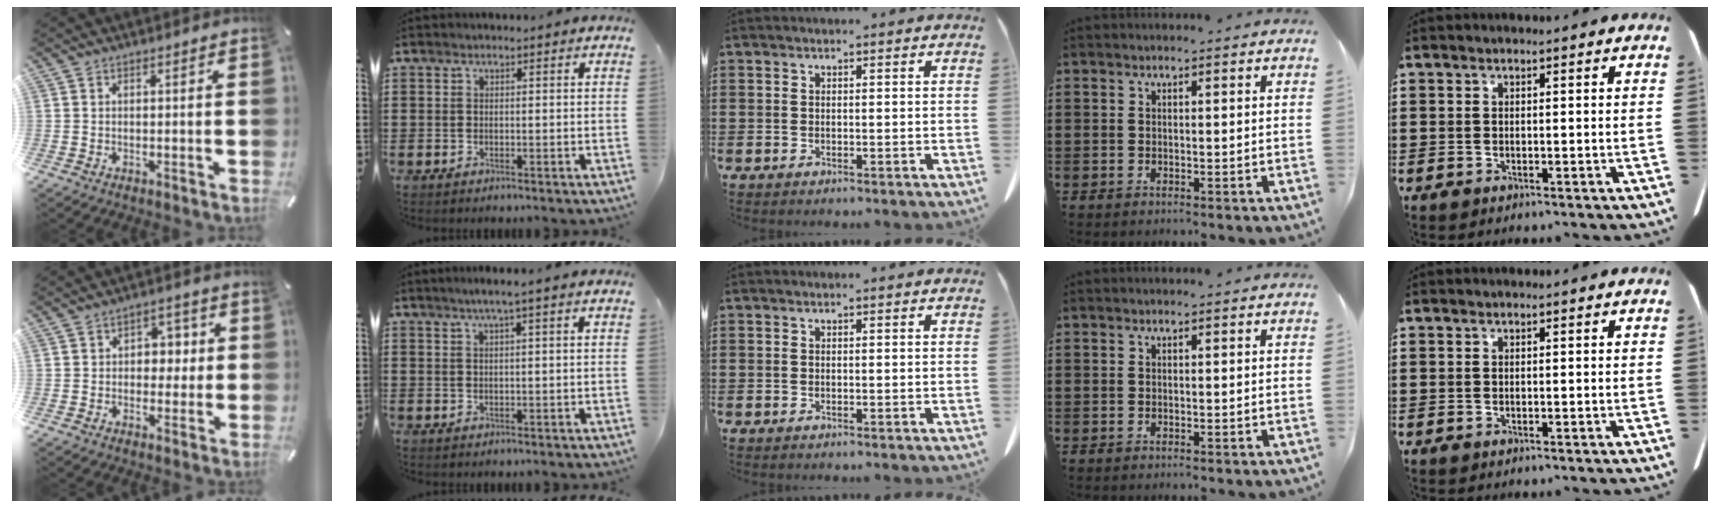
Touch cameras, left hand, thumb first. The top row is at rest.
{"thumb": {"total": 5.3, "force": [-0.3, 4.3, 3.1], "torque": [-0.031, 0.003, -0.015]}, "index": {"total": 2.1, "force": [0.9, -0.4, 1.9], "torque": [-0.037, -0.002, 0.015]}}